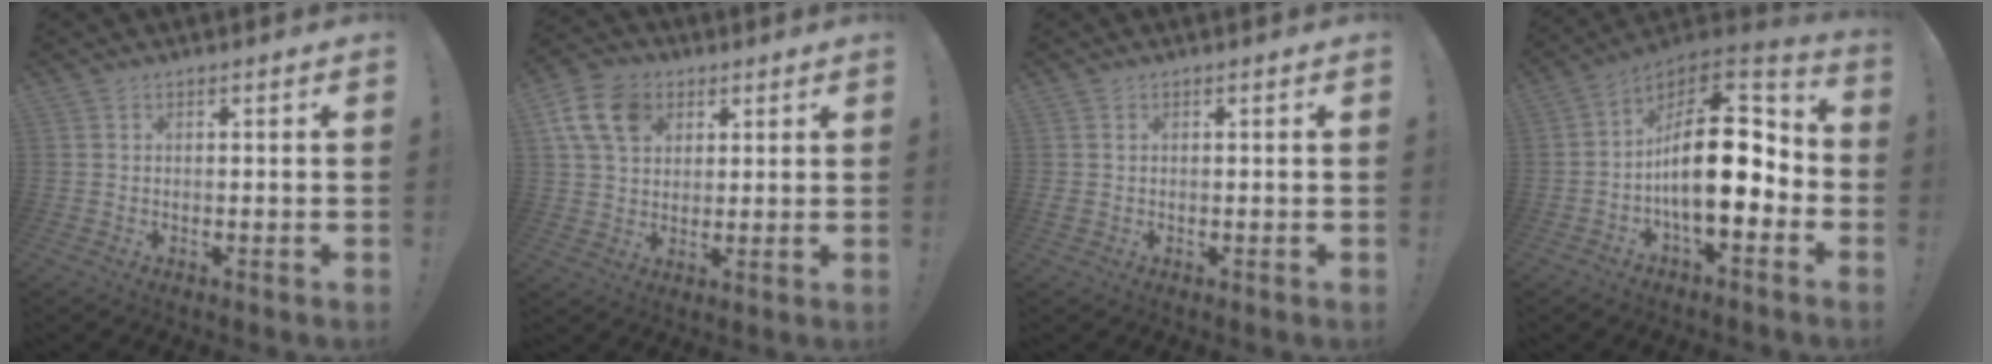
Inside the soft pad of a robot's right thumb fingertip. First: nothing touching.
{"total": 13.2, "force": [5.4, 9.8, 7.0], "torque": [-0.119, -0.015, 0.107]}
{"total": 0.7, "force": [0.2, 0.5, 0.4], "torque": [-0.010, 0.003, 0.004]}
{"total": 21.8, "force": [-1.1, 11.0, 18.8], "torque": [-0.307, 0.012, -0.014]}